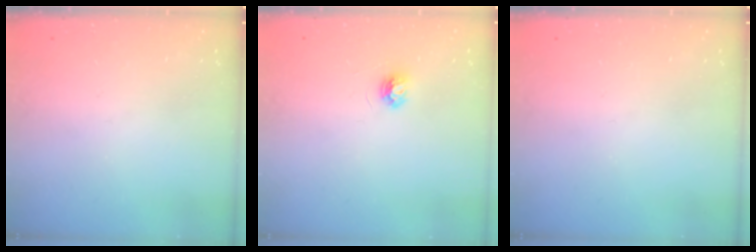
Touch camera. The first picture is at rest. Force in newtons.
{"total": 3.7, "press": 3.7, "slide": 0.5}
{"total": 0.0}